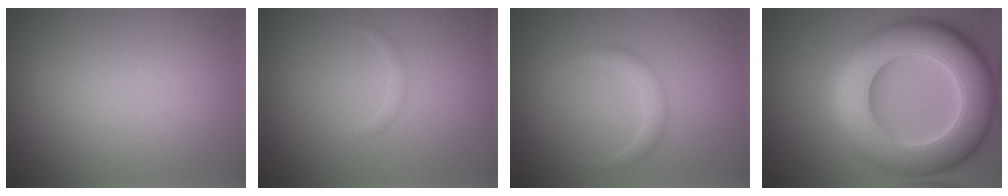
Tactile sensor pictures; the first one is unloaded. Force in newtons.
{"total": 0.5, "press": 0.5, "slide": 0.0}
{"total": 1.4, "press": 1.4, "slide": 0.1}
{"total": 13.9, "press": 13.8, "slide": 0.8}